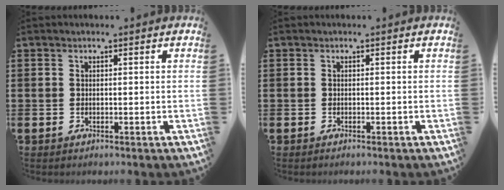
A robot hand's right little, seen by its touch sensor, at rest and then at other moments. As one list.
[{"total": 0.0}]